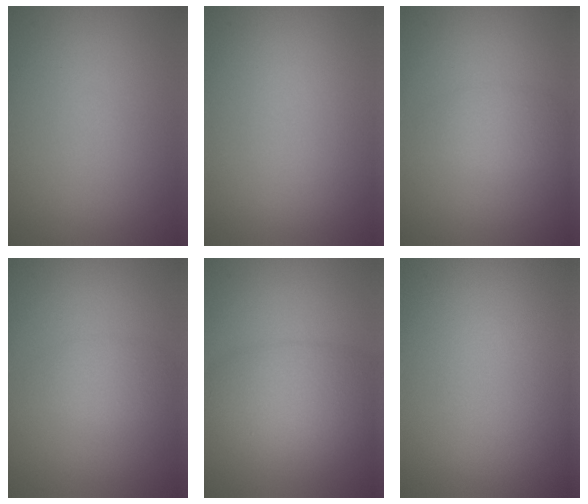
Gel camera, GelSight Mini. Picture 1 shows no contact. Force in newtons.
{"total": 0.0}
{"total": 2.0, "press": 2.0, "slide": 0.1}
{"total": 2.0, "press": 2.0, "slide": 0.1}
{"total": 5.6, "press": 5.6, "slide": 0.2}
{"total": 0.0}